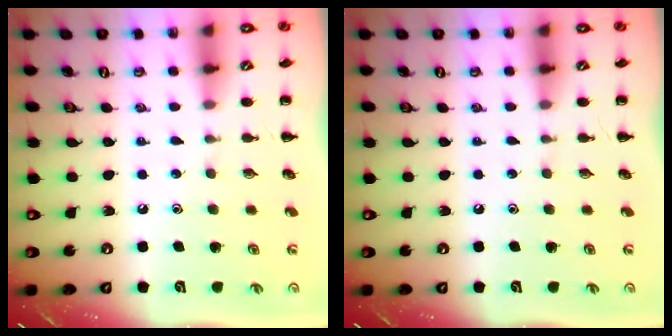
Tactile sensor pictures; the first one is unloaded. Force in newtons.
{"total": 0.0}